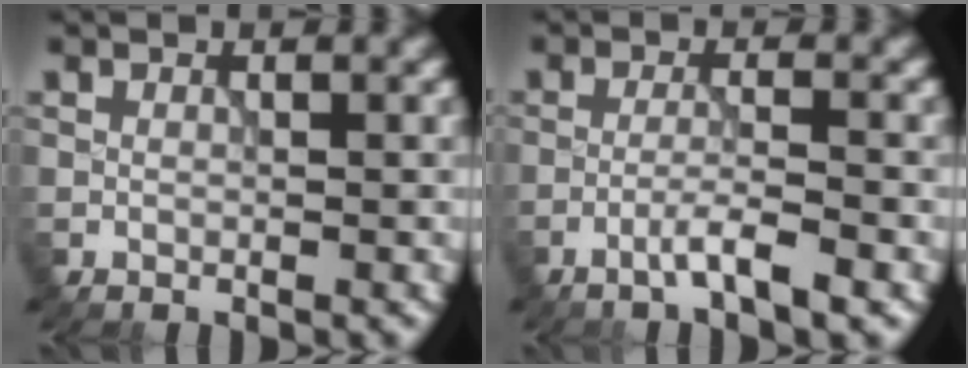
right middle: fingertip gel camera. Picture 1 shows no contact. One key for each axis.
{"total": 2.9, "fx": -1.7, "fy": 0.2, "fz": 2.4, "tx": -0.039, "ty": 0.010, "tz": -0.039}